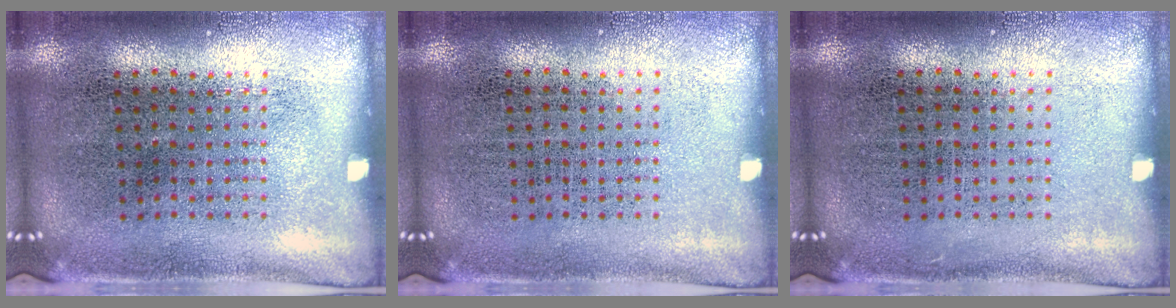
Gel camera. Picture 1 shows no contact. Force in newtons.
{"total": 0.0}
{"total": 0.0}